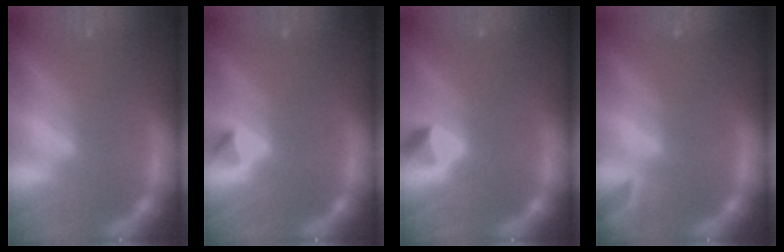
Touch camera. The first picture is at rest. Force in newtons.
{"total": 0.9}
{"total": 1.4}
{"total": 1.9}